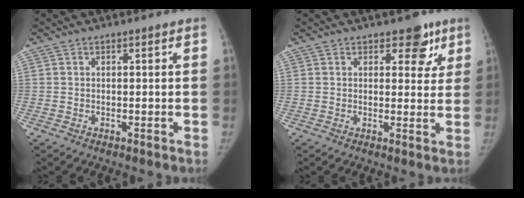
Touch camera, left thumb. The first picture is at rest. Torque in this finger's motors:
{"motor_torque": [0.74, 0.12, 0.61, -0.53, 0.08]}